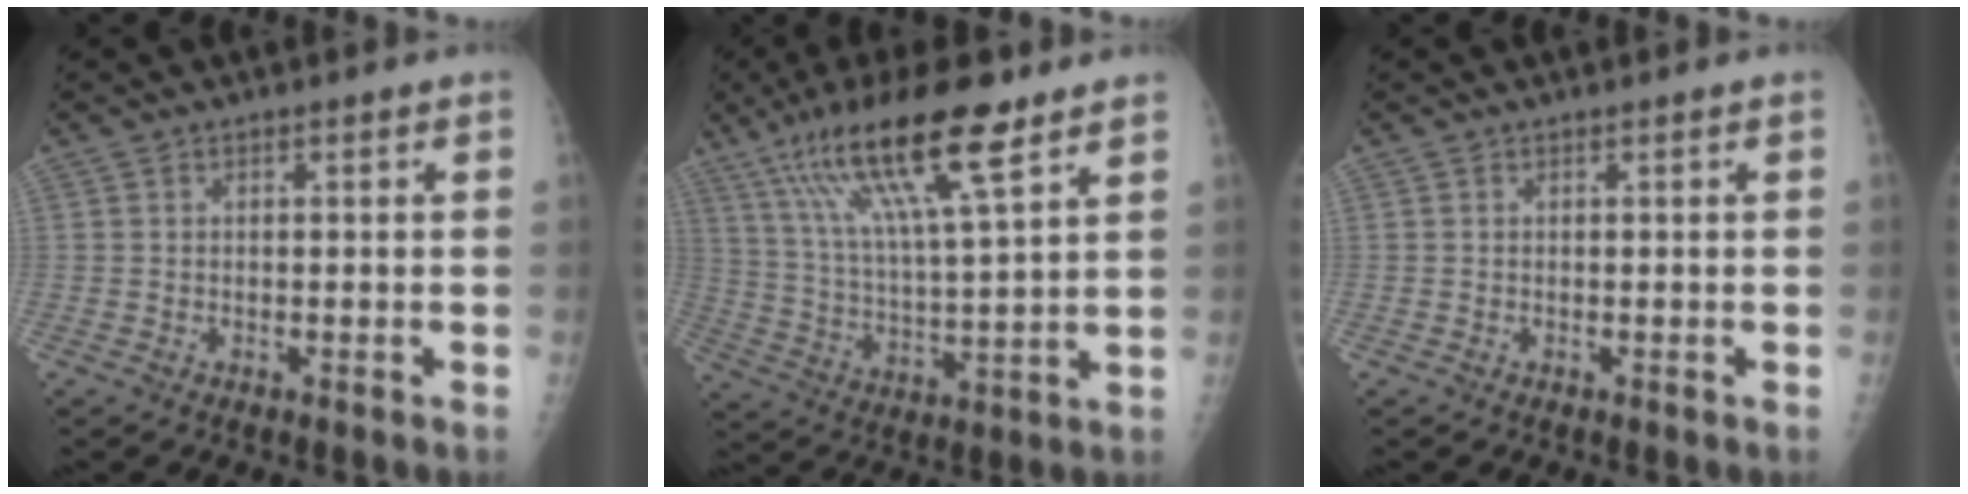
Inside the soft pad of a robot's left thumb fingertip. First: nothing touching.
{"total": 18.4, "force": [11.0, 3.2, 14.5], "torque": [-0.266, -0.028, 0.203]}
{"total": 0.0}